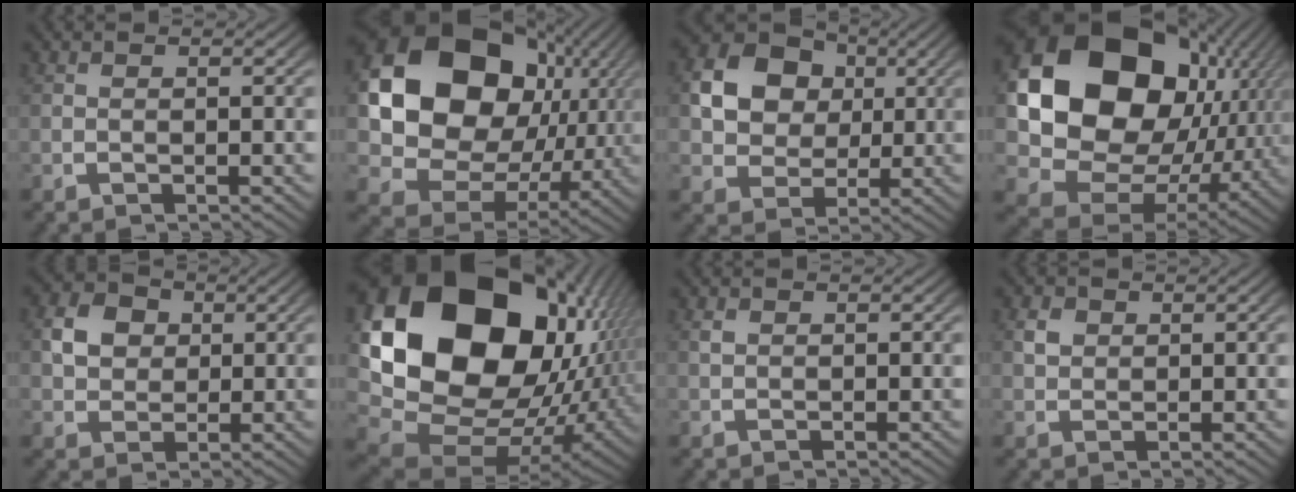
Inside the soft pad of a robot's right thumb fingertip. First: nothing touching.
{"total": 22.0, "force": [1.8, 16.1, 14.8], "torque": [-0.304, -0.043, 0.046]}
{"total": 11.4, "force": [2.5, 9.3, 6.0], "torque": [-0.137, -0.014, 0.047]}
{"total": 24.0, "force": [2.2, 16.8, 17.0], "torque": [-0.341, -0.046, 0.056]}
{"total": 5.4, "force": [1.4, 4.3, 2.9], "torque": [-0.060, -0.008, 0.030]}
{"total": 26.1, "force": [1.7, 17.4, 19.4], "torque": [-0.410, -0.064, 0.056]}
{"total": 0.6, "force": [0.4, 0.3, 0.2], "torque": [-0.005, 0.000, 0.013]}
{"total": 1.8, "force": [0.9, 1.3, 0.8], "torque": [-0.014, -0.002, 0.022]}